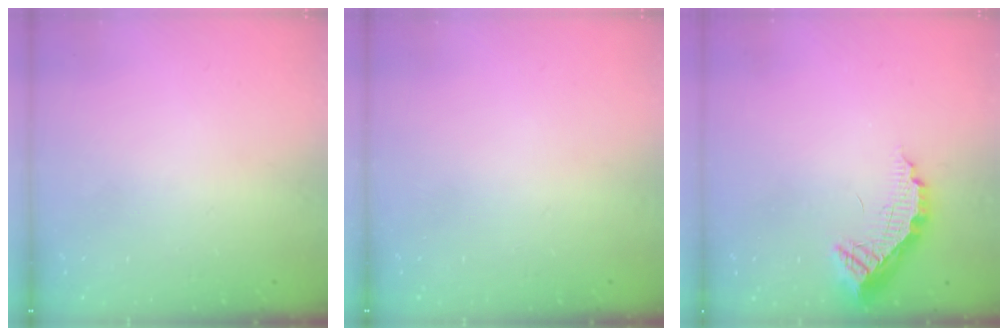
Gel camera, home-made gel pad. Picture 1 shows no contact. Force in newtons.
{"total": 0.0}
{"total": 11.3, "press": 11.3, "slide": 1.1}